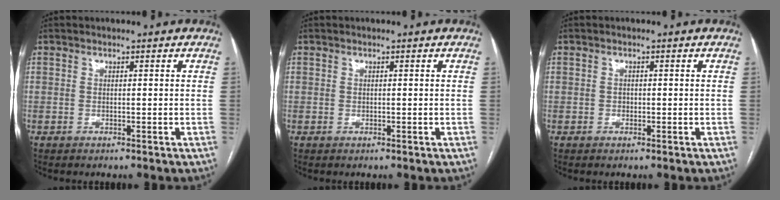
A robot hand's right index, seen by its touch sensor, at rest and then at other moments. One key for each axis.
{"total": 0.0}
{"total": 0.7, "fx": -0.2, "fy": 0.7, "fz": 0.3, "tx": -0.002, "ty": 0.003, "tz": -0.004}